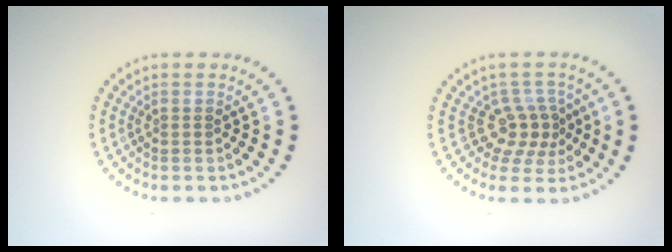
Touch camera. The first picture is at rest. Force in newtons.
{"total": 3.0, "press": 2.3, "slide": 1.9}